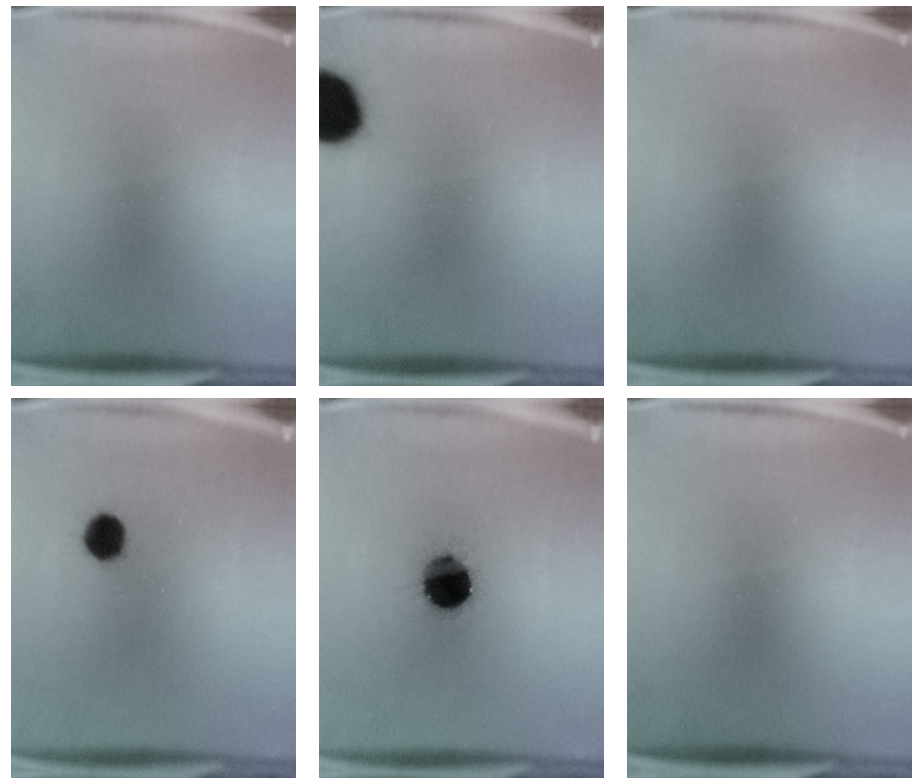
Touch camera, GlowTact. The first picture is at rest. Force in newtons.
{"total": 15.5}
{"total": 0.0}
{"total": 4.7}
{"total": 14.1}
{"total": 0.0}